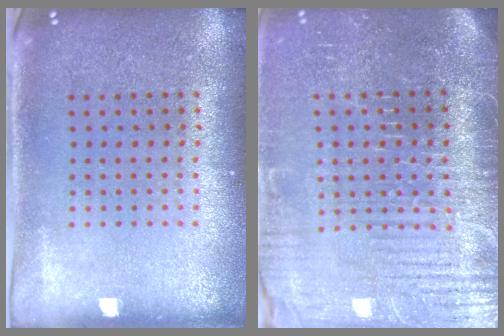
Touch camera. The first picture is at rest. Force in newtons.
{"total": 4.3, "press": 4.1, "slide": 1.4}